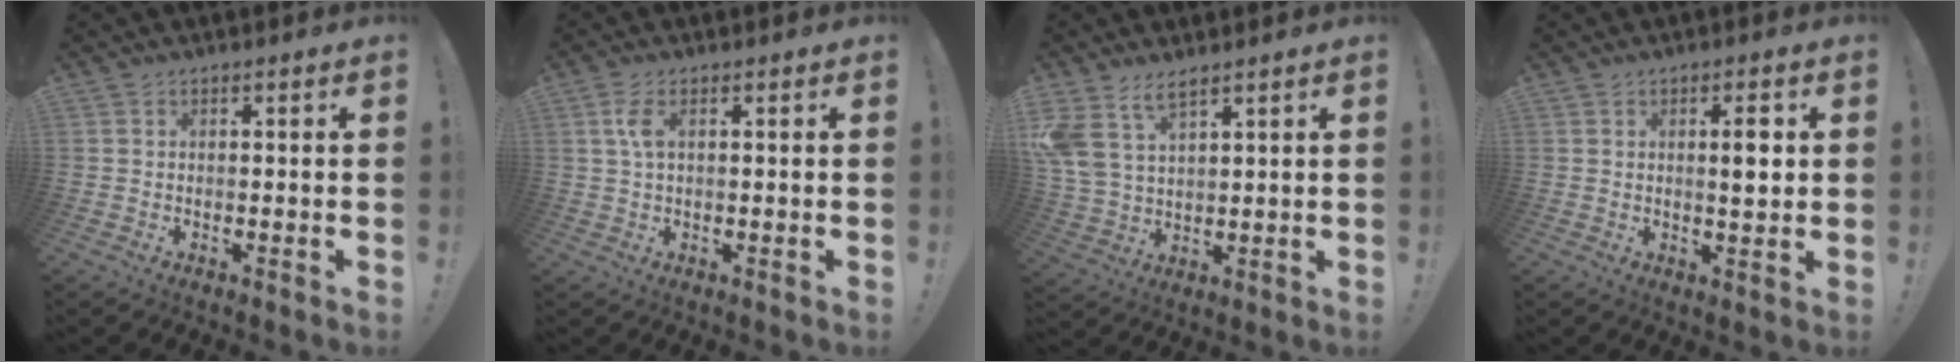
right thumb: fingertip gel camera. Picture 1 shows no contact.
{"total": 4.4, "force": [1.2, 1.8, 3.9], "torque": [-0.081, 0.001, 0.019]}
{"total": 9.0, "force": [6.1, 4.2, 5.1], "torque": [-0.115, -0.021, 0.122]}
{"total": 4.6, "force": [1.0, 1.0, 4.4], "torque": [-0.061, -0.007, 0.009]}